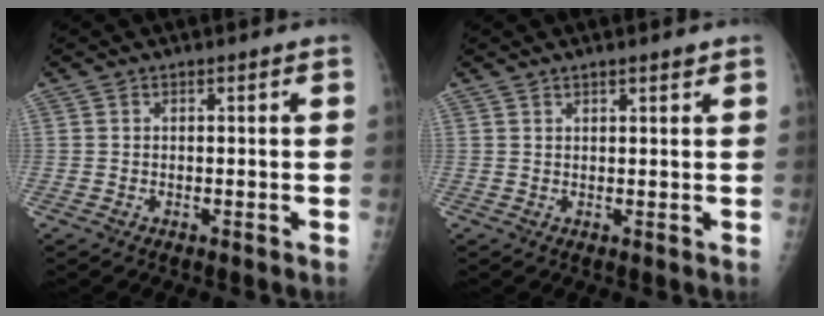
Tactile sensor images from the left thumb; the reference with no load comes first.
{"total": 1.8, "force": [1.4, 0.3, 1.0], "torque": [-0.012, -0.004, 0.021]}